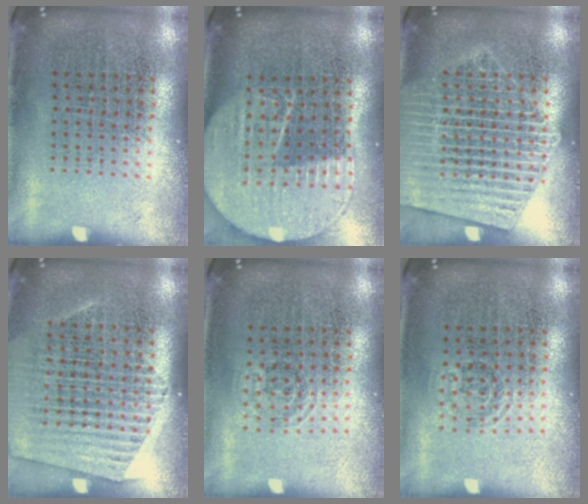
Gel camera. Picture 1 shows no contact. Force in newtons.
{"total": 2.2, "press": 1.9, "slide": 1.2}
{"total": 2.3, "press": 2.2, "slide": 0.2}
{"total": 1.5, "press": 1.3, "slide": 0.6}
{"total": 0.7, "press": 0.5, "slide": 0.5}
{"total": 0.7, "press": 0.5, "slide": 0.5}